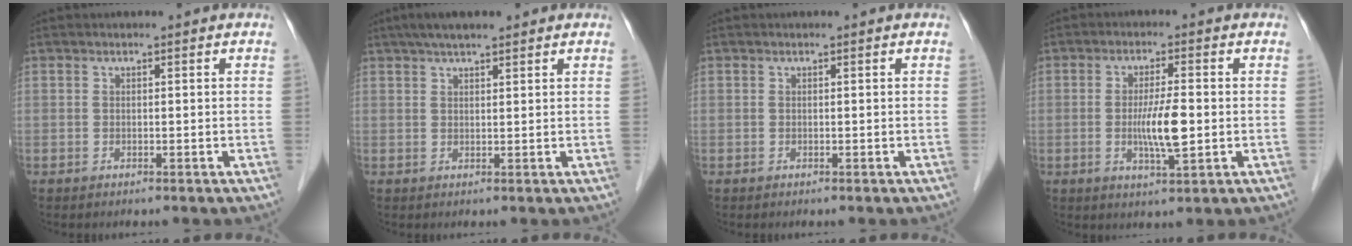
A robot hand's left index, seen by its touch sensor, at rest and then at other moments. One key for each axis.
{"total": 5.5, "fx": 4.2, "fy": 0.9, "fz": 3.4, "tx": -0.056, "ty": 0.027, "tz": 0.069}
{"total": 0.0}
{"total": 6.0, "fx": -0.6, "fy": 0.6, "fz": 5.9, "tx": -0.115, "ty": -0.011, "tz": -0.012}